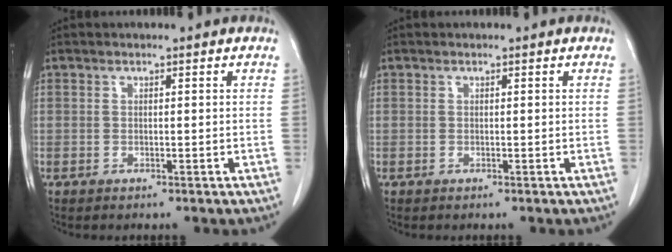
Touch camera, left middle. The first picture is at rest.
{"total": 0.0}